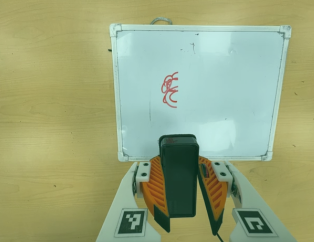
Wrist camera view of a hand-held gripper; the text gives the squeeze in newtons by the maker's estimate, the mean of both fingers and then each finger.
{"total": 11.7, "left": 10.6, "right": 12.9}